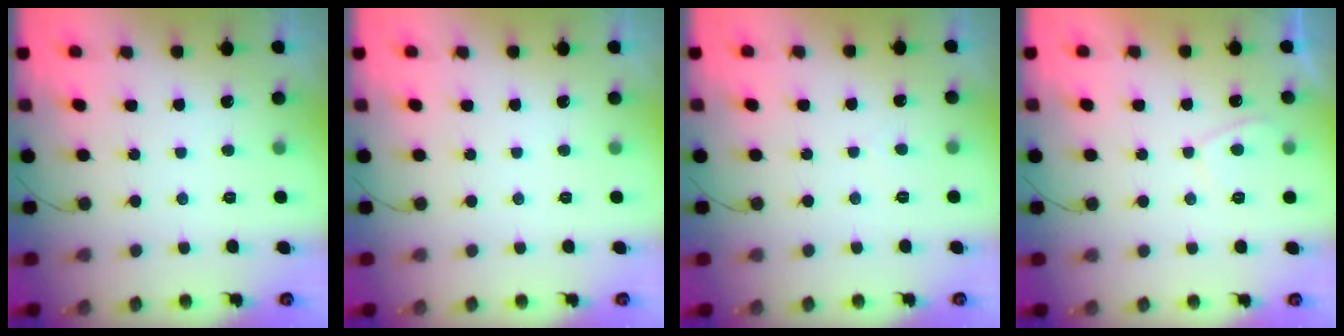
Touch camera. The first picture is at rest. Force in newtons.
{"total": 0.0}
{"total": 2.7, "press": 2.7, "slide": 0.2}
{"total": 2.3, "press": 2.2, "slide": 0.7}